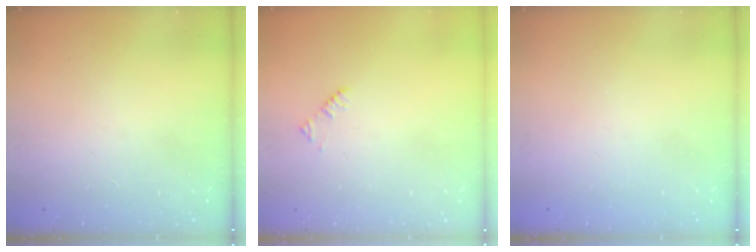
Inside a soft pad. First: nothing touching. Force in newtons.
{"total": 1.9, "press": 1.9, "slide": 0.3}
{"total": 1.3, "press": 1.3, "slide": 0.2}